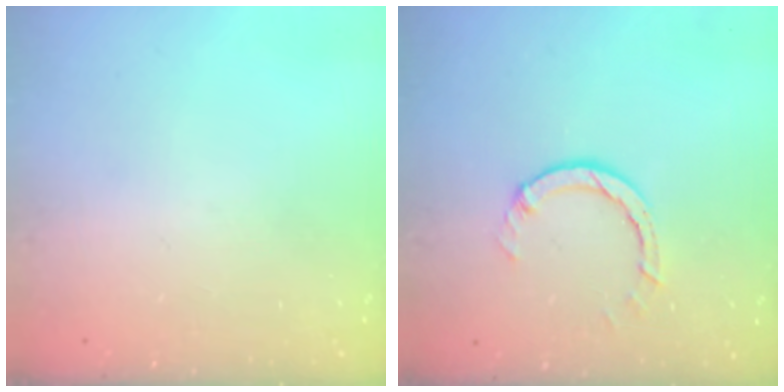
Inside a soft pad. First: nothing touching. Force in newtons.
{"total": 3.8, "press": 3.8, "slide": 0.4}